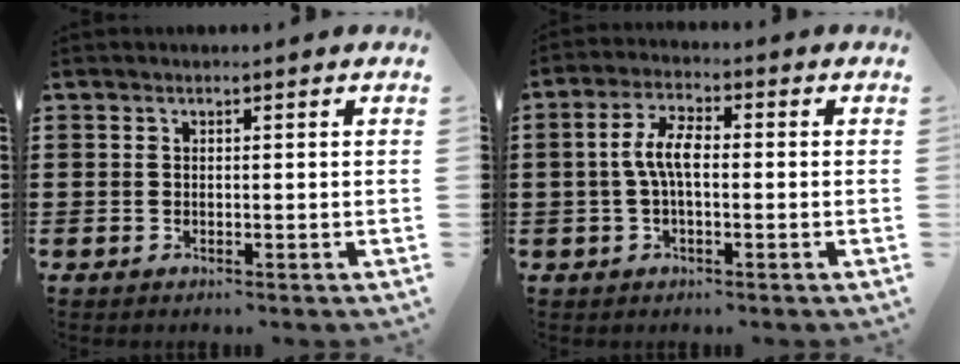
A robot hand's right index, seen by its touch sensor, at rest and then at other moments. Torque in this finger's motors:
{"motor_torque": [1.14, -0.54, 0.49, 0.16]}